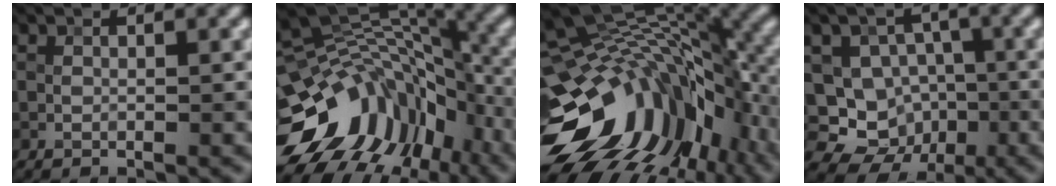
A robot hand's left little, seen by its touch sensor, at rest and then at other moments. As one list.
[{"total": 13.6, "force": [-6.4, 9.1, 7.7], "torque": [-0.144, 0.010, -0.107]}, {"total": 14.5, "force": [-4.1, 9.6, 10.1], "torque": [-0.182, 0.001, -0.076]}, {"total": 9.8, "force": [-3.6, 8.6, 3.1], "torque": [-0.038, 0.009, -0.068]}]